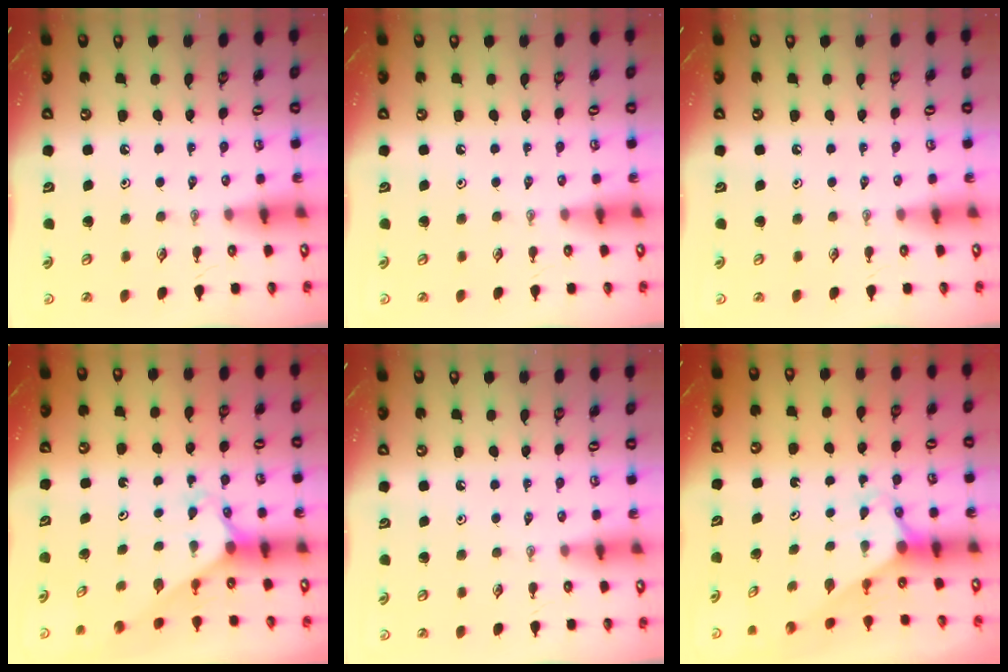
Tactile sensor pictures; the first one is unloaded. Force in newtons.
{"total": 0.0}
{"total": 0.0}
{"total": 2.4, "press": 2.4, "slide": 0.2}
{"total": 0.0}
{"total": 2.9, "press": 2.9, "slide": 0.0}